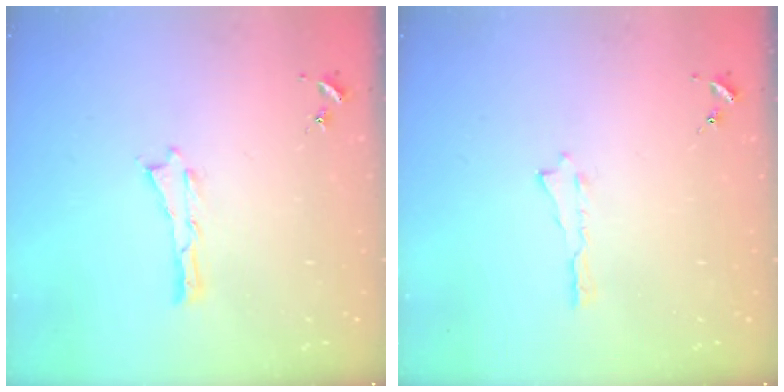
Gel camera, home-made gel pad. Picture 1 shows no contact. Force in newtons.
{"total": 0.0}